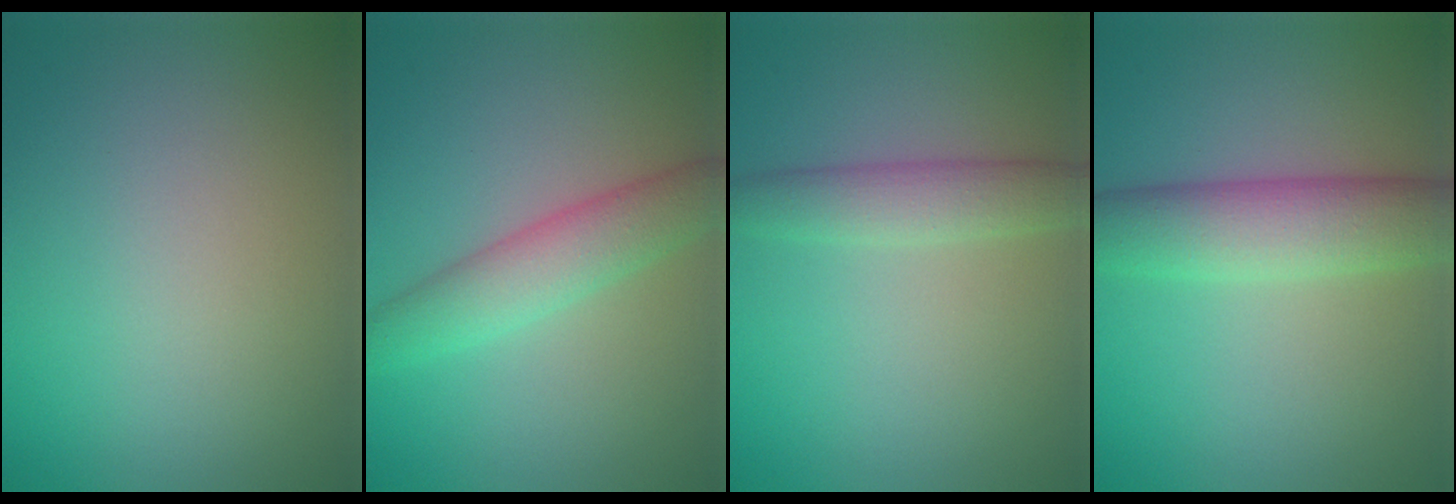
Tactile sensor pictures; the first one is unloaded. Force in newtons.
{"total": 4.0, "press": 4.0, "slide": 0.1}
{"total": 2.9, "press": 2.9, "slide": 0.2}
{"total": 5.6, "press": 5.6, "slide": 0.1}